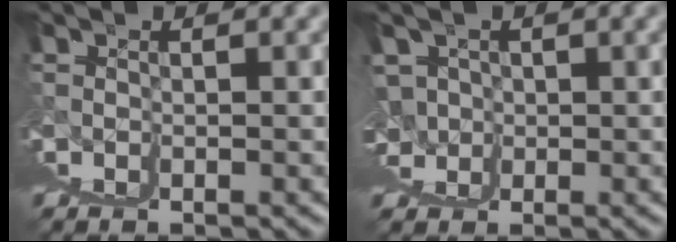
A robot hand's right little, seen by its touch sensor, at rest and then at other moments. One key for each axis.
{"total": 3.0, "fx": 2.4, "fy": 0.8, "fz": 1.7, "tx": -0.026, "ty": -0.015, "tz": 0.048}